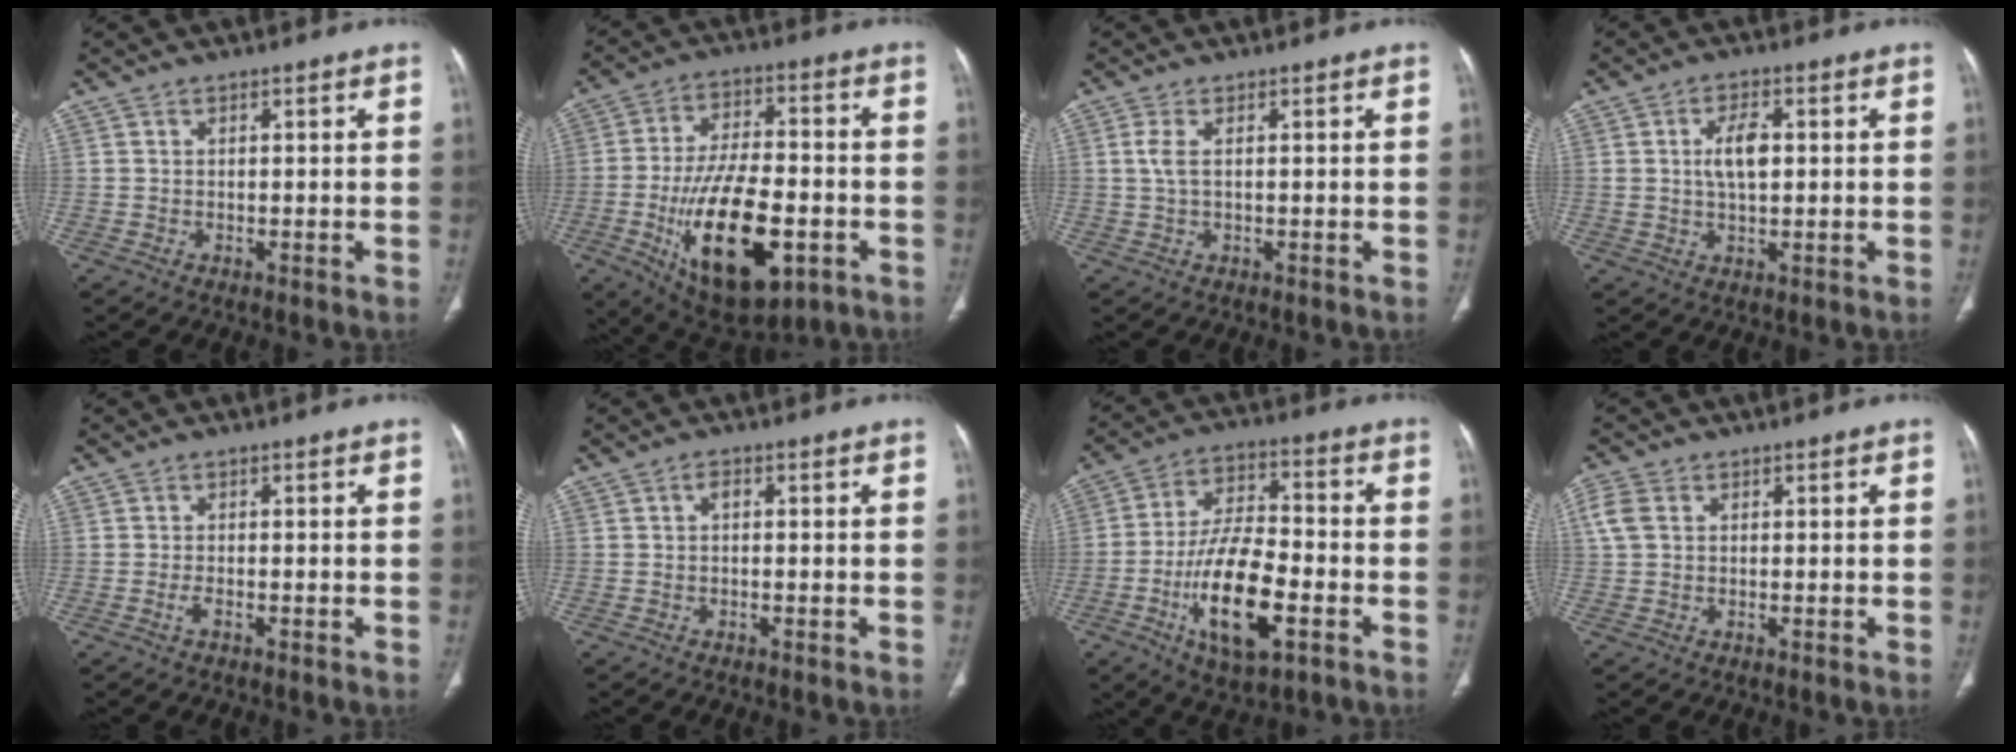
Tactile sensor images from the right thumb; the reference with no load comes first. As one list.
[{"total": 21.5, "force": [-6.7, 10.3, 17.6], "torque": [-0.285, 0.018, -0.091]}, {"total": 2.3, "force": [0.4, 0.7, 2.1], "torque": [-0.061, 0.005, 0.010]}, {"total": 5.8, "force": [0.9, 2.8, 4.9], "torque": [-0.088, 0.002, 0.016]}, {"total": 1.2, "force": [-0.6, 0.4, 0.9], "torque": [-0.023, 0.002, -0.012]}, {"total": 1.0, "force": [-0.1, 0.5, 0.8], "torque": [-0.012, 0.002, -0.007]}, {"total": 16.8, "force": [-5.9, 7.1, 14.1], "torque": [-0.247, 0.024, -0.097]}, {"total": 3.9, "force": [0.8, 2.9, 2.4], "torque": [-0.066, 0.009, 0.015]}]